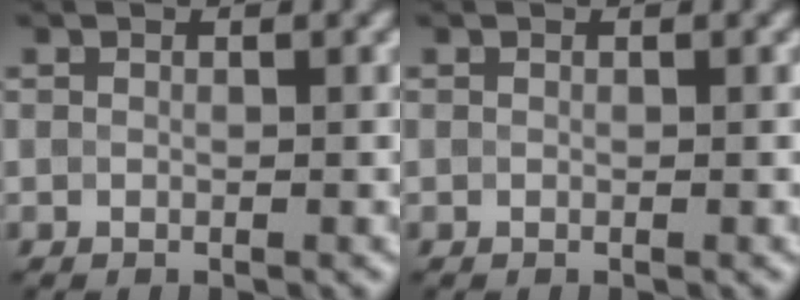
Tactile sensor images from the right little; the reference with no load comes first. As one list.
[{"total": 0.0}]